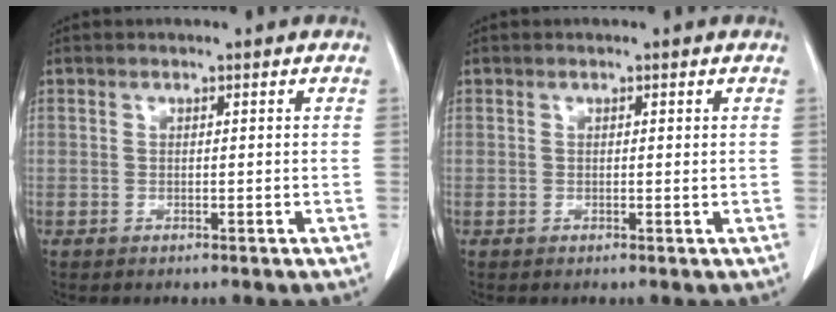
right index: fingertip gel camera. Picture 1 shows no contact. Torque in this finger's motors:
{"motor_torque": [0.08, -0.11, 0.00, 0.00]}